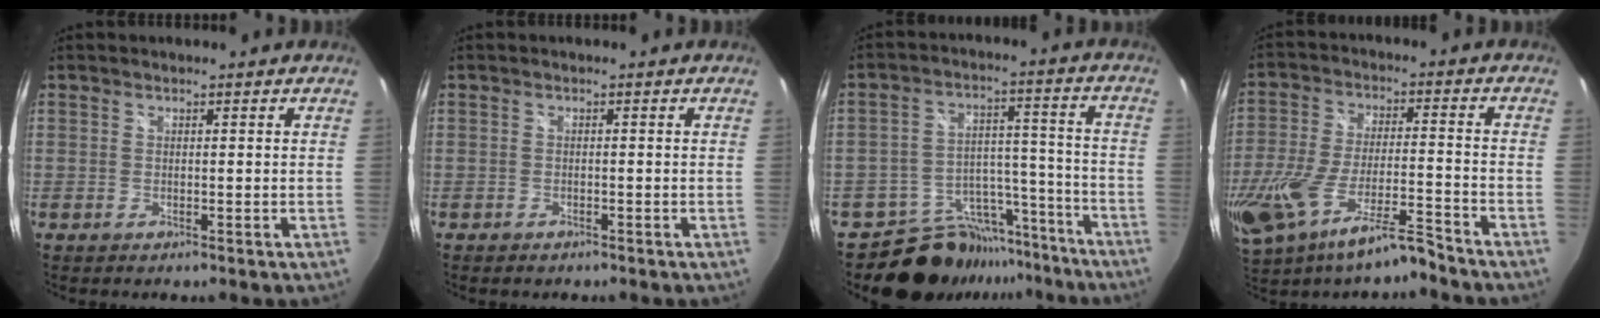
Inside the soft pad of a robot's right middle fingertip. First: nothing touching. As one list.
[{"total": 1.2, "force": [-0.9, 0.7, 0.3], "torque": [-0.010, -0.003, -0.016]}, {"total": 14.0, "force": [-12.4, 6.3, 1.2], "torque": [-0.022, 0.049, -0.182]}, {"total": 16.1, "force": [-11.5, 2.8, 10.9], "torque": [-0.237, -0.036, -0.207]}]